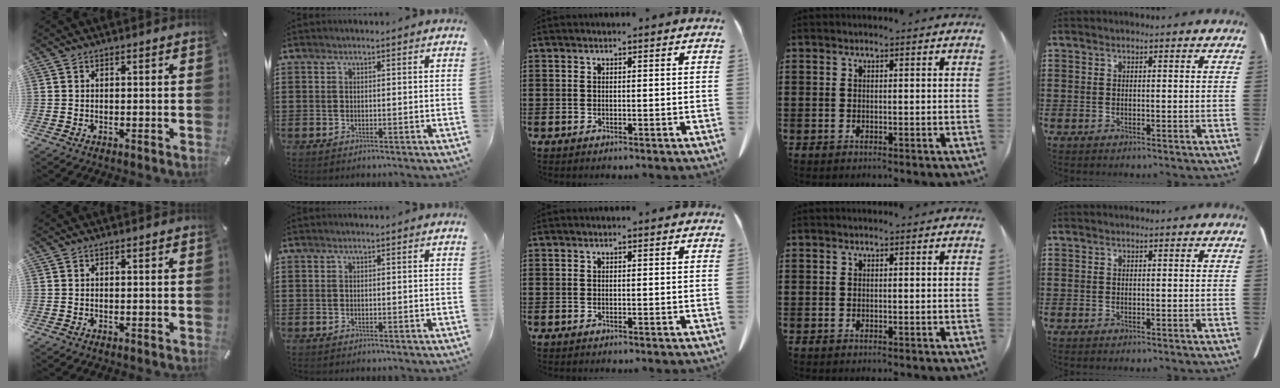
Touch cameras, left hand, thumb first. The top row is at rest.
{}